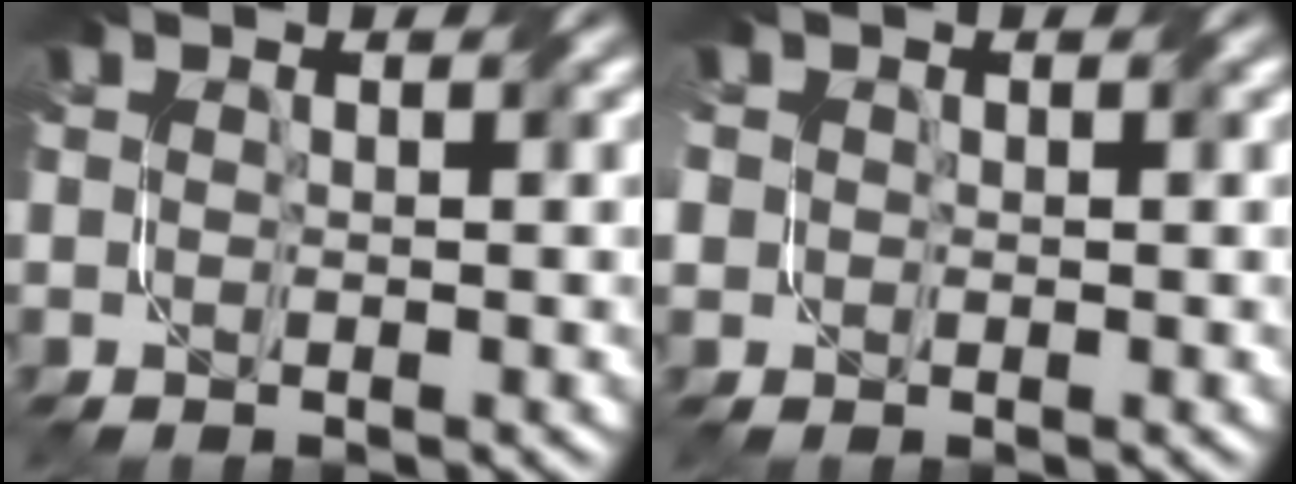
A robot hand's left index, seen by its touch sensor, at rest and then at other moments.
{"total": 1.6, "force": [0.3, 1.5, 0.4], "torque": [-0.010, 0.001, 0.005]}